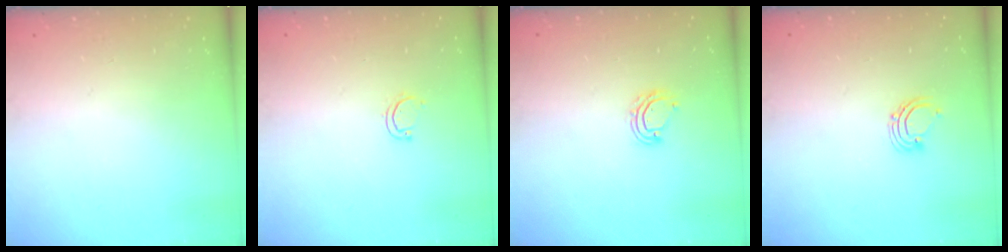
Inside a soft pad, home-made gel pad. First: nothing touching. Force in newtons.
{"total": 4.6, "press": 4.4, "slide": 1.2}
{"total": 5.2, "press": 5.2, "slide": 0.4}
{"total": 2.9, "press": 2.9, "slide": 0.2}